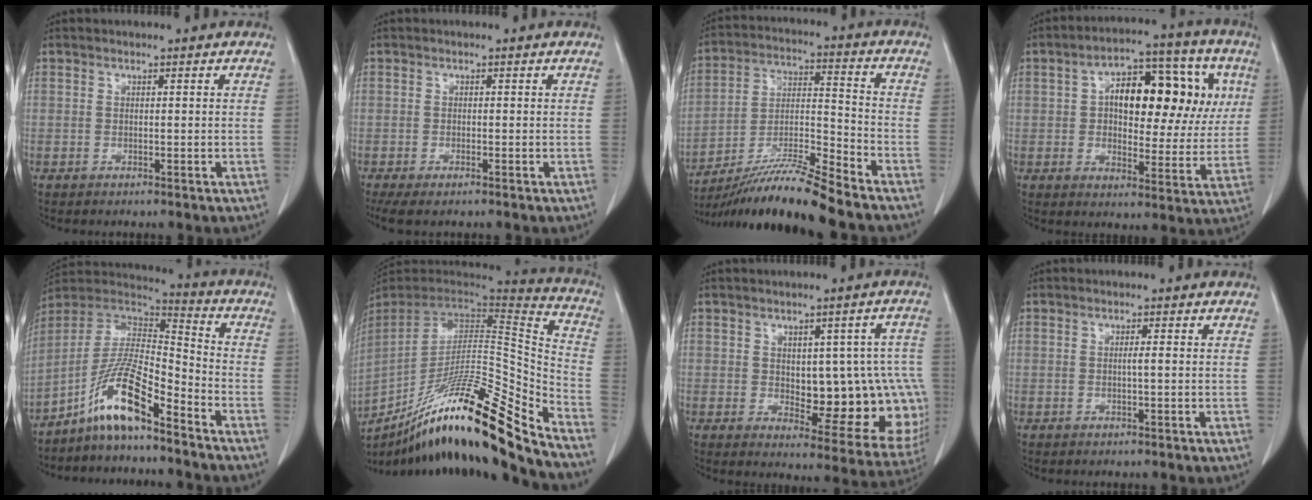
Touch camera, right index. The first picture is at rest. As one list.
[{"total": 4.2, "force": [-3.1, 1.1, 2.6], "torque": [-0.044, -0.009, -0.049]}, {"total": 14.3, "force": [-12.5, -1.3, 7.0], "torque": [-0.124, -0.009, -0.226]}, {"total": 17.0, "force": [3.9, 8.0, 14.5], "torque": [-0.202, 0.046, 0.056]}, {"total": 12.2, "force": [-8.3, 1.6, 8.8], "torque": [-0.172, 0.013, -0.155]}, {"total": 26.8, "force": [-19.5, 0.6, 18.5], "torque": [-0.260, -0.018, -0.334]}, {"total": 15.4, "force": [-0.6, 6.6, 13.9], "torque": [-0.131, 0.016, 0.012]}, {"total": 0.9, "force": [-0.1, -0.1, 0.9], "torque": [-0.016, 0.000, -0.002]}]